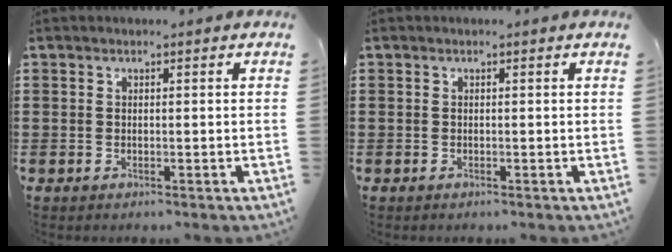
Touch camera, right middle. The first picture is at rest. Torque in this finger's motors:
{"motor_torque": [-0.13, -0.12, -0.02, -0.01]}